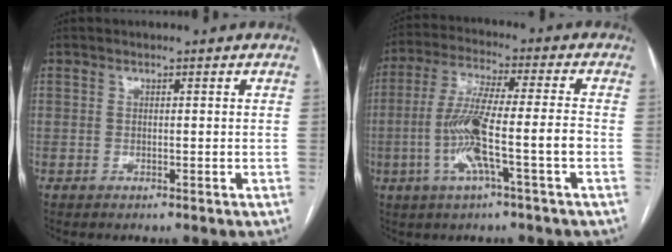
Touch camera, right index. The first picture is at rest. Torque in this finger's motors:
{"motor_torque": [1.55, -0.11, 0.60, 0.21]}